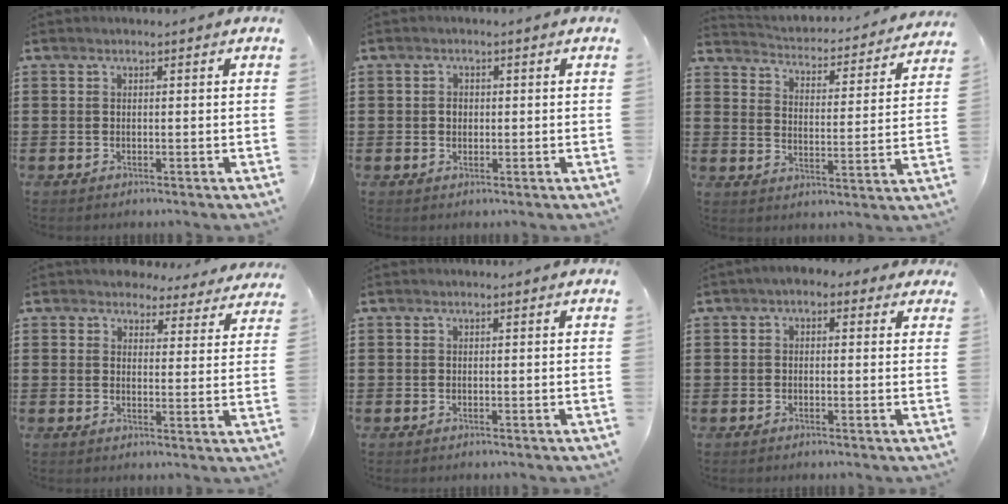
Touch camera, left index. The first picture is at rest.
{"total": 1.4, "force": [0.2, 1.1, 0.9], "torque": [-0.021, 0.008, 0.002]}
{"total": 2.7, "force": [2.7, 0.1, 0.0], "torque": [-0.022, -0.032, 0.038]}
{"total": 4.0, "force": [3.8, 1.2, 0.5], "torque": [-0.021, -0.017, 0.066]}
{"total": 0.0}
{"total": 1.5, "force": [-0.4, 1.1, 1.0], "torque": [-0.022, 0.008, -0.011]}